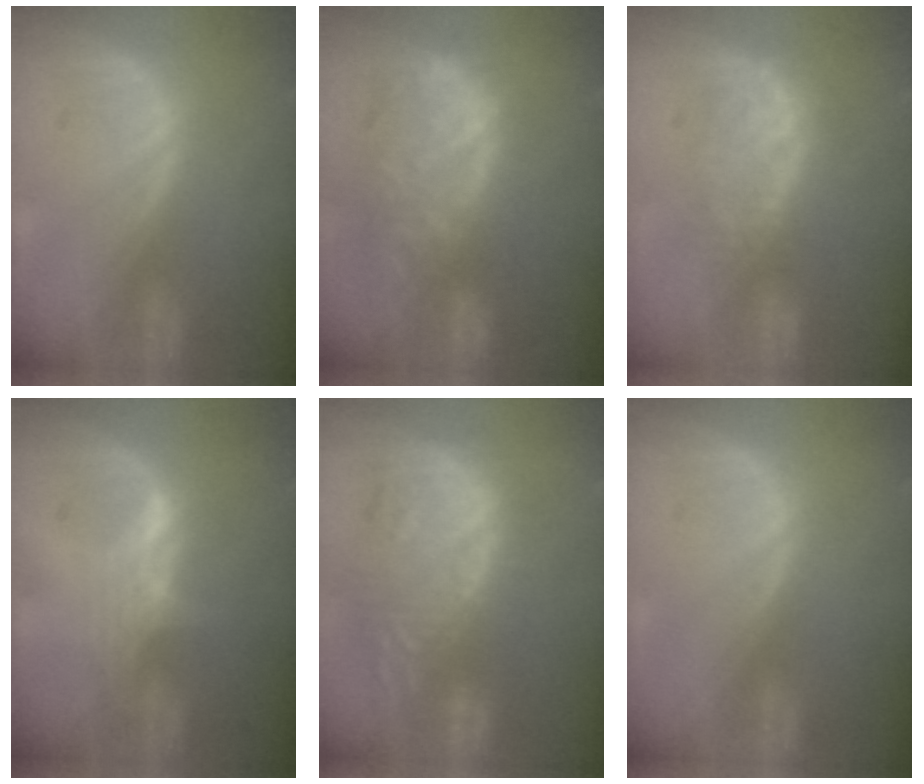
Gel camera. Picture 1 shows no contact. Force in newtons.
{"total": 11.7, "press": 9.8, "slide": 6.4}
{"total": 7.6, "press": 7.3, "slide": 2.2}
{"total": 2.9, "press": 2.9, "slide": 0.4}
{"total": 11.8, "press": 11.1, "slide": 4.0}
{"total": 0.0}